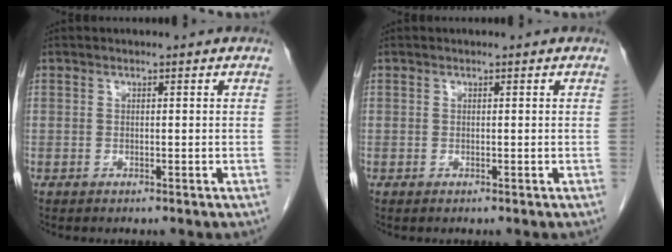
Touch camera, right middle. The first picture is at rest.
{"total": 0.0}